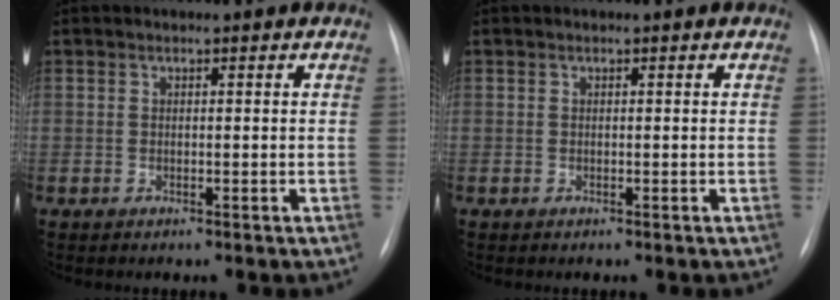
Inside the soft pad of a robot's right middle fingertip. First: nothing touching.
{"total": 0.0}